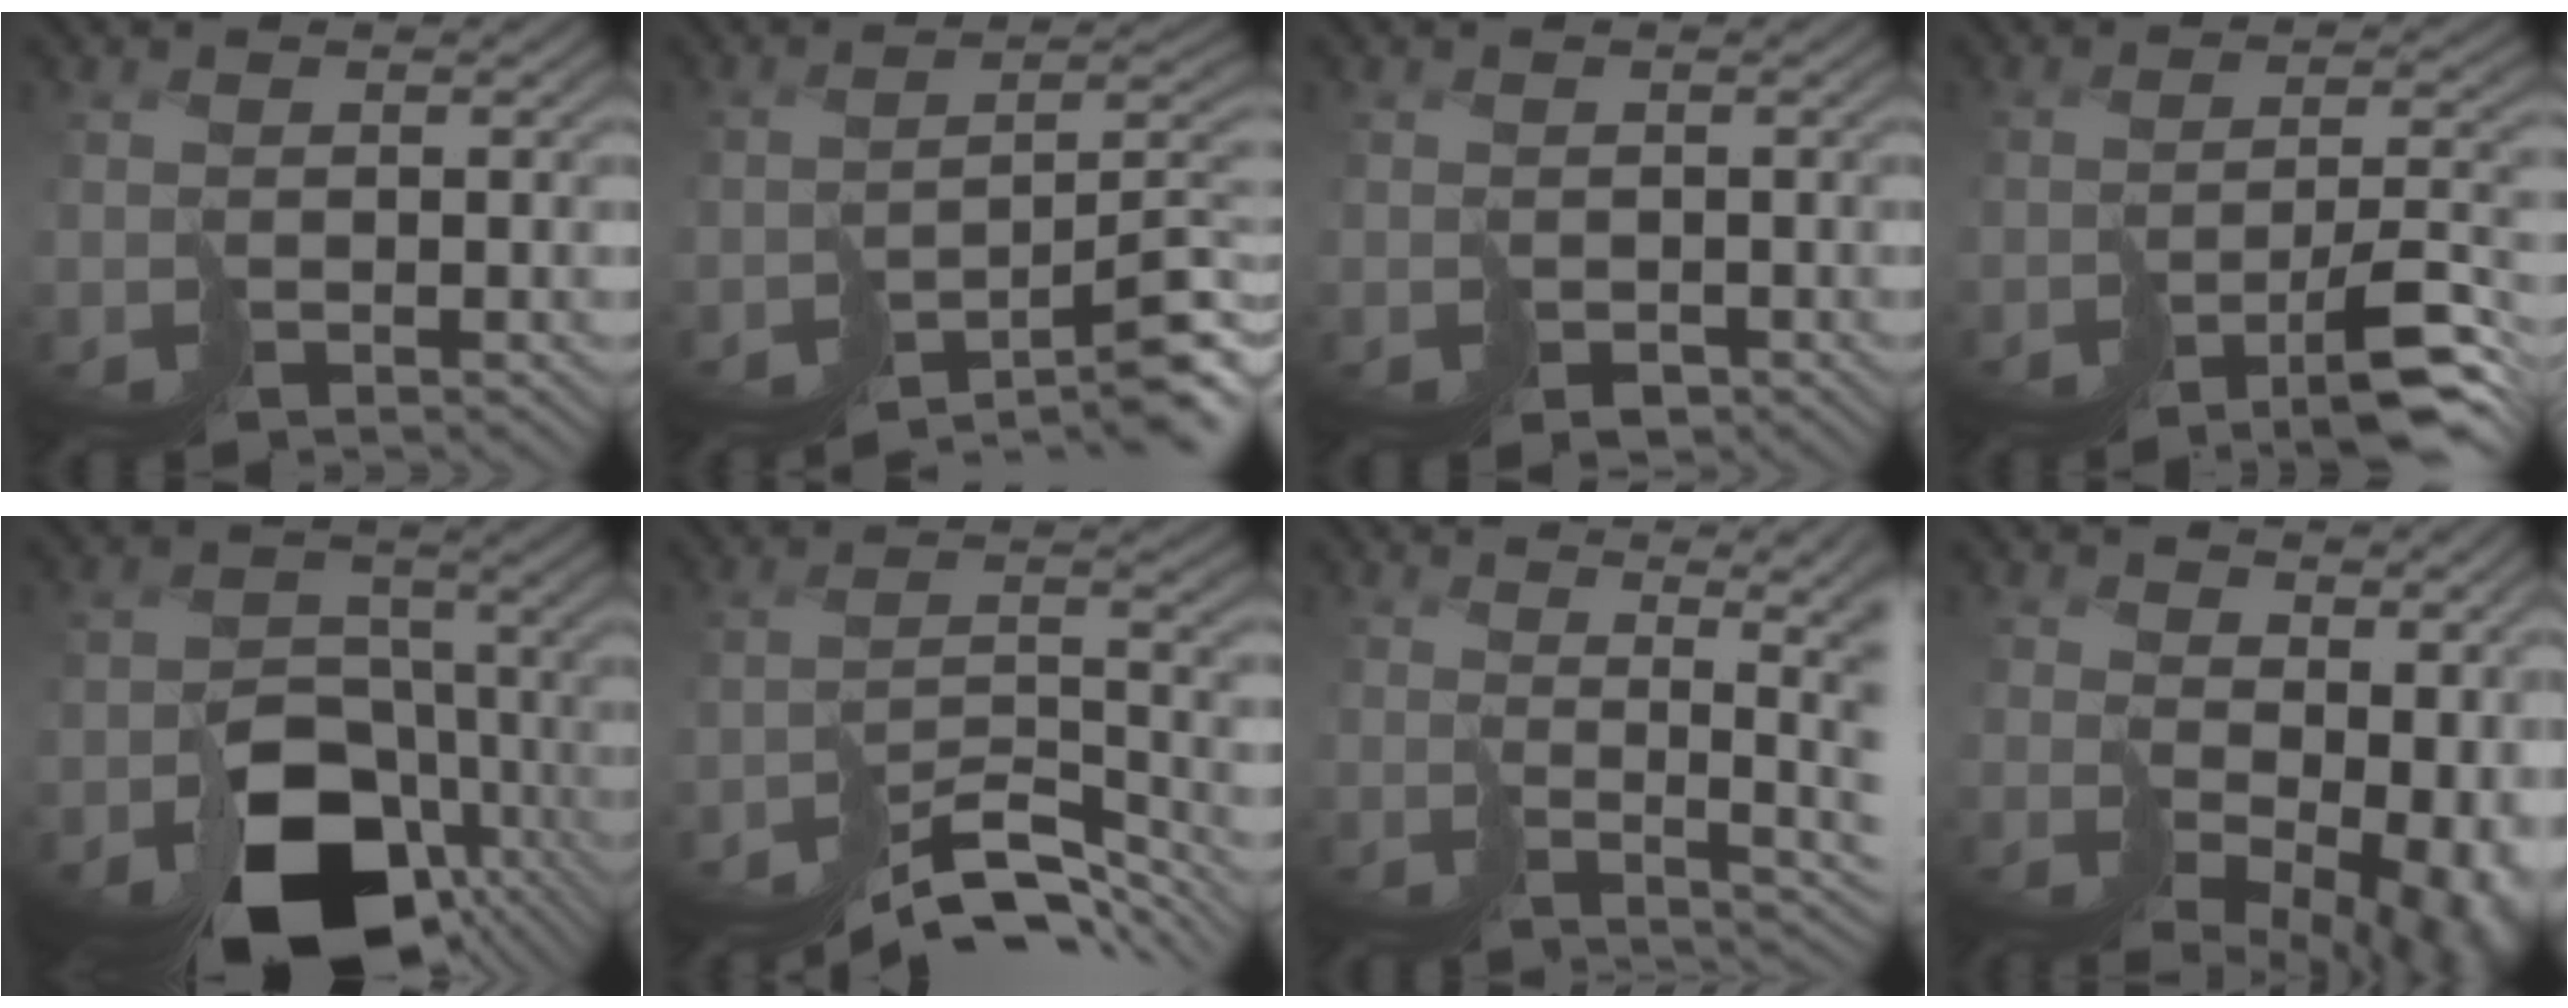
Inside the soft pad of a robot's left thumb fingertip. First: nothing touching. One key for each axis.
{"total": 9.7, "fx": -7.5, "fy": 2.6, "fz": 5.7, "tx": -0.088, "ty": -0.012, "tz": -0.103}
{"total": 1.6, "fx": -0.8, "fy": 1.3, "fz": 0.5, "tx": -0.002, "ty": -0.004, "tz": -0.010}
{"total": 7.8, "fx": -5.7, "fy": 0.9, "fz": 5.3, "tx": -0.069, "ty": 0.005, "tz": -0.097}
{"total": 13.8, "fx": -8.2, "fy": 9.0, "fz": 6.5, "tx": -0.111, "ty": -0.030, "tz": -0.122}
{"total": 11.0, "fx": -9.6, "fy": 2.2, "fz": 4.9, "tx": -0.085, "ty": 0.001, "tz": -0.151}
{"total": 8.7, "fx": 2.5, "fy": 2.2, "fz": 8.1, "tx": -0.118, "ty": 0.011, "tz": 0.052}
{"total": 14.6, "fx": 0.9, "fy": 10.0, "fz": 10.6, "tx": -0.163, "ty": -0.034, "tz": 0.094}